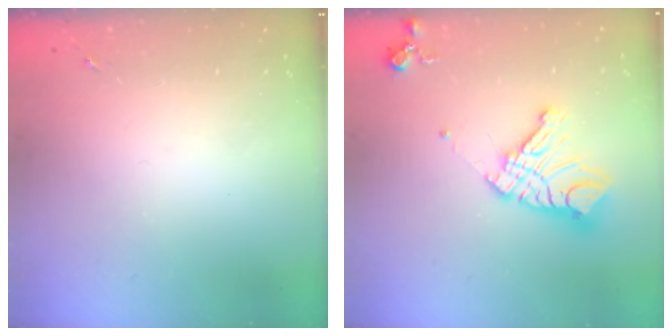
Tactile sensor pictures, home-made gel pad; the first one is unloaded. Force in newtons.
{"total": 16.4, "press": 16.3, "slide": 2.1}